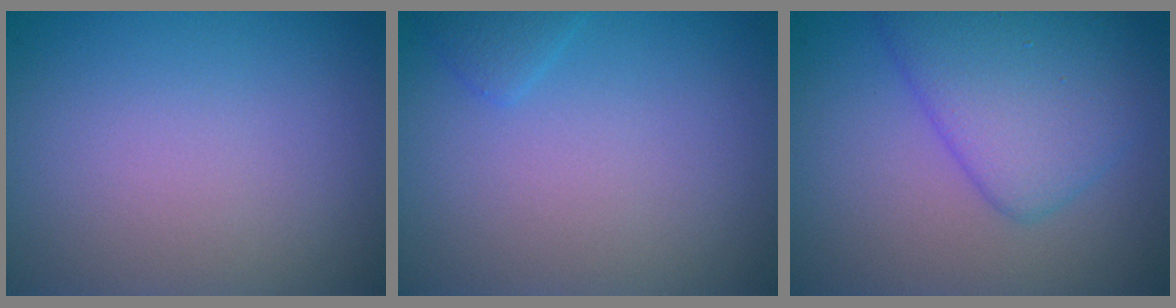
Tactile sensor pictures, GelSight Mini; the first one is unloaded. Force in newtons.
{"total": 1.1, "press": 1.1, "slide": 0.1}
{"total": 5.5, "press": 5.5, "slide": 0.2}